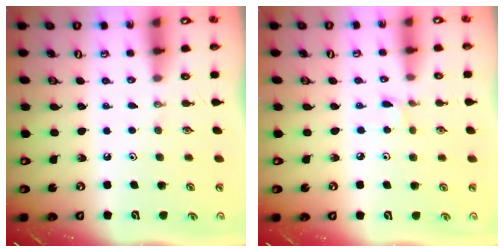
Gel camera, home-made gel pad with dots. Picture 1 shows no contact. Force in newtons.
{"total": 1.4, "press": 1.4, "slide": 0.2}